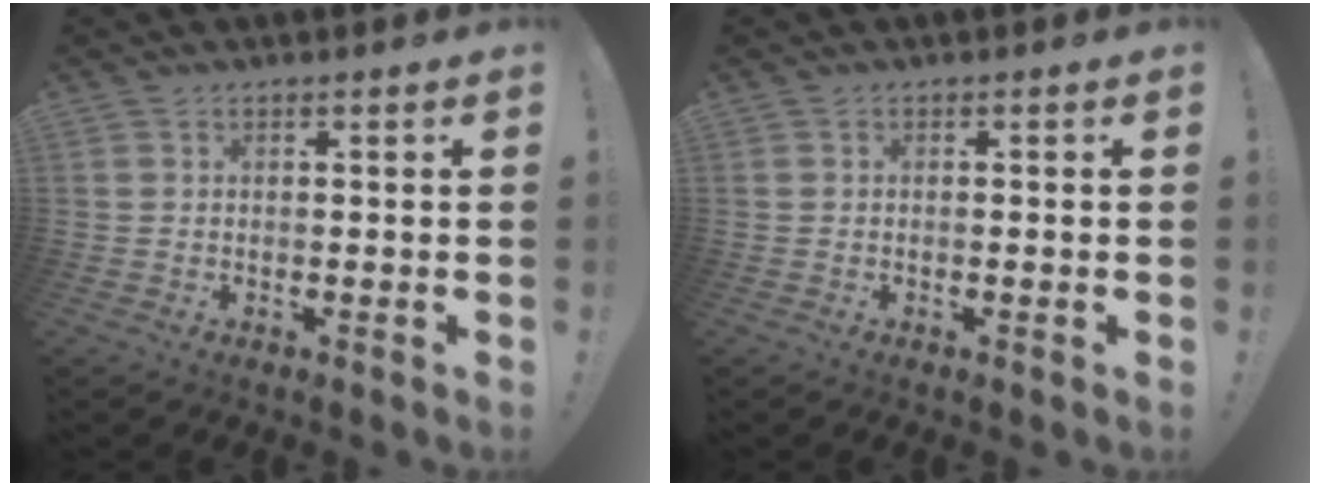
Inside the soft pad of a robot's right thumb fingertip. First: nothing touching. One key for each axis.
{"total": 0.7, "fx": -0.3, "fy": -0.1, "fz": 0.6, "tx": -0.017, "ty": 0.002, "tz": -0.004}